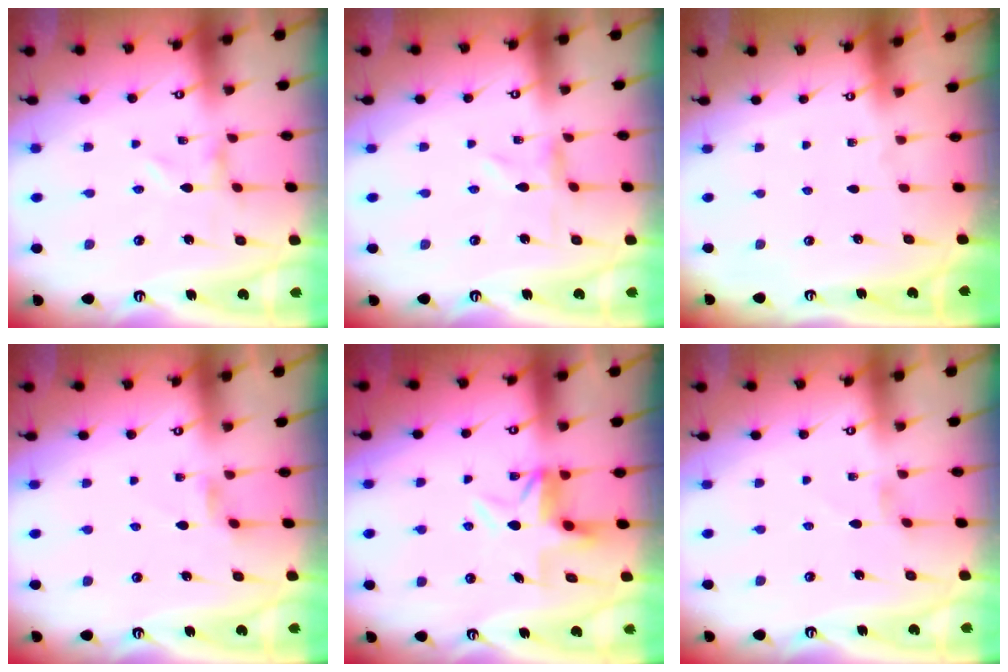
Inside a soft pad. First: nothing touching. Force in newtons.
{"total": 0.7, "press": 0.7, "slide": 0.2}
{"total": 0.0}
{"total": 2.3, "press": 2.3, "slide": 0.4}
{"total": 4.8, "press": 4.8, "slide": 0.4}
{"total": 1.6, "press": 1.6, "slide": 0.5}